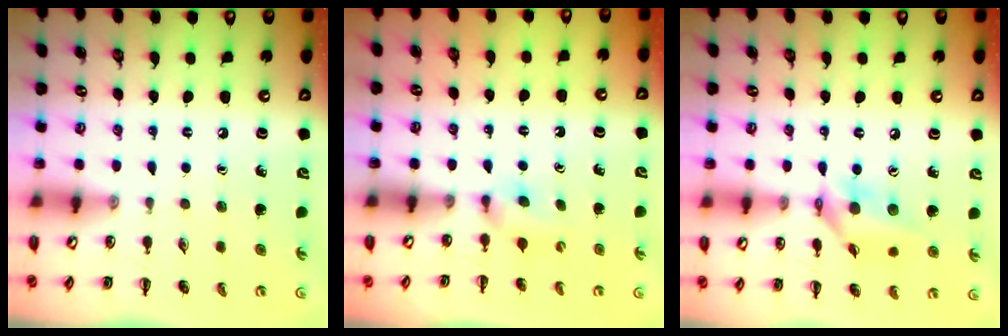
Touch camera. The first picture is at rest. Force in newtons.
{"total": 4.2, "press": 4.1, "slide": 0.8}
{"total": 12.5, "press": 12.3, "slide": 2.3}